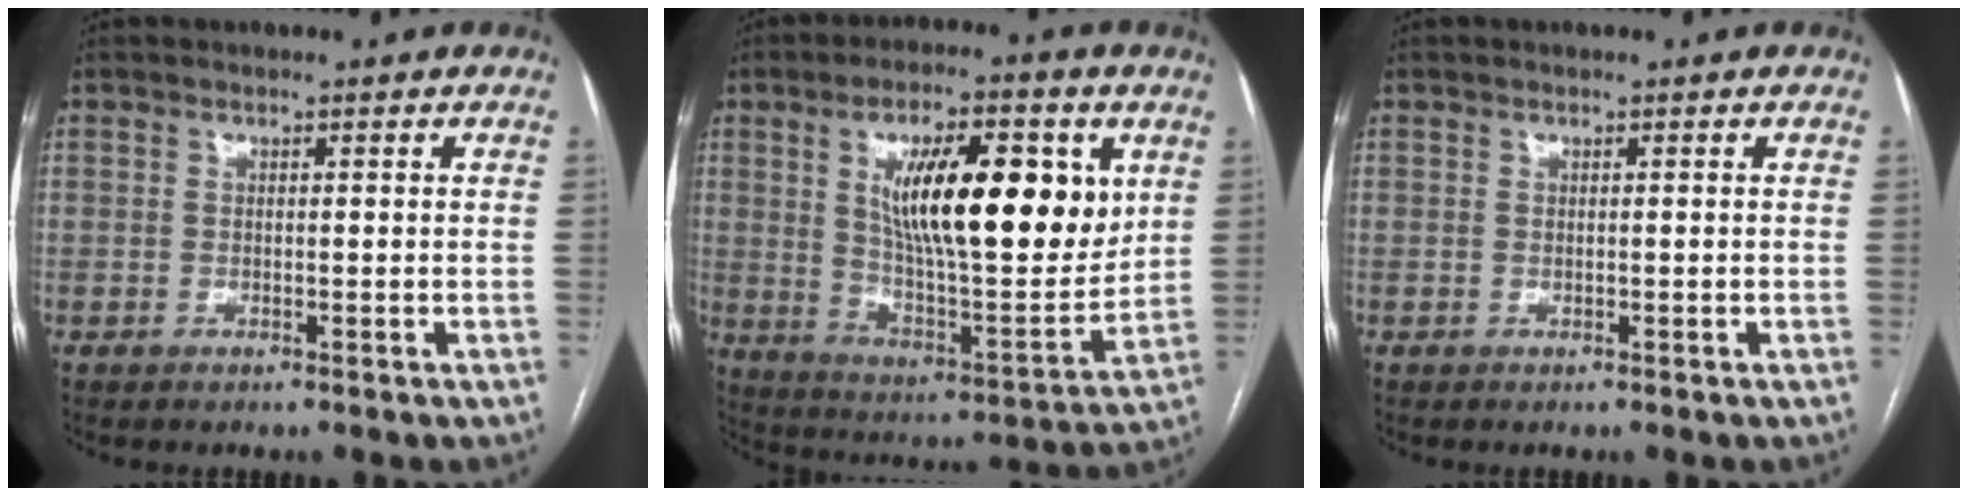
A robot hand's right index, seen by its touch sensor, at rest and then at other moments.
{"total": 20.4, "force": [6.2, 5.5, 18.6], "torque": [-0.302, -0.002, 0.102]}
{"total": 0.0}